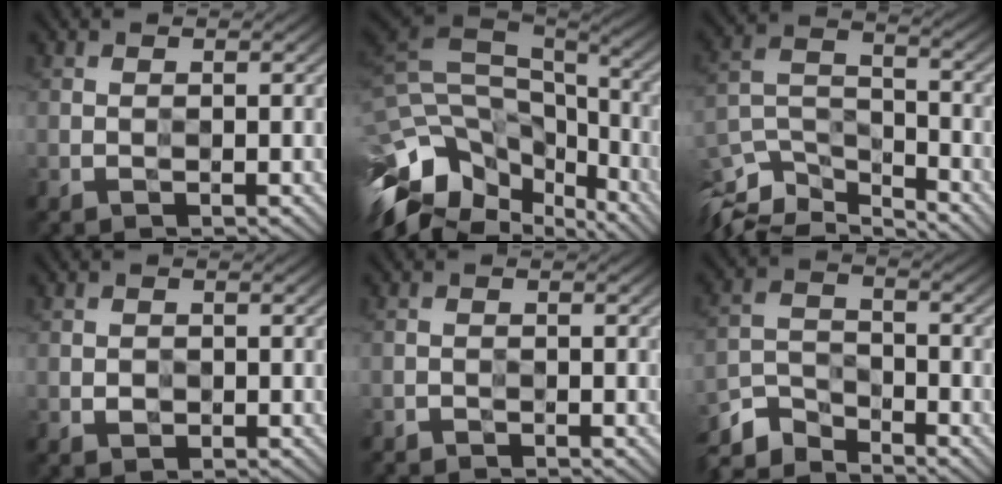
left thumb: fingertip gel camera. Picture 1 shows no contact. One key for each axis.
{"total": 14.5, "fx": -7.4, "fy": 8.0, "fz": 9.5, "tx": -0.244, "ty": -0.022, "tz": -0.118}
{"total": 11.5, "fx": -9.6, "fy": 3.6, "fz": 5.3, "tx": -0.129, "ty": -0.011, "tz": -0.173}
{"total": 0.9, "fx": -0.3, "fy": 0.8, "fz": 0.4, "tx": -0.007, "ty": -0.002, "tz": -0.007}
{"total": 1.3, "fx": -1.3, "fy": 0.2, "fz": 0.0, "tx": 0.000, "ty": -0.004, "tz": -0.028}
{"total": 6.5, "fx": -5.8, "fy": 2.1, "fz": 2.1, "tx": -0.048, "ty": -0.008, "tz": -0.129}